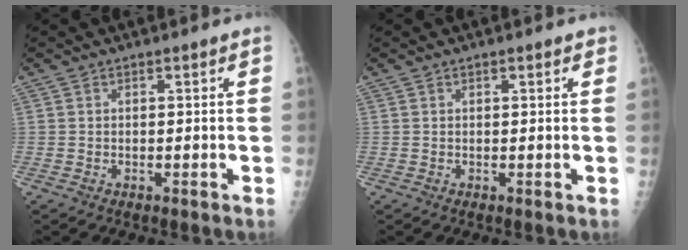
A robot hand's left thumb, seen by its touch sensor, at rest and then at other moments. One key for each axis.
{"total": 1.1, "fx": 0.7, "fy": 0.5, "fz": 0.7, "tx": -0.007, "ty": 0.000, "tz": 0.006}